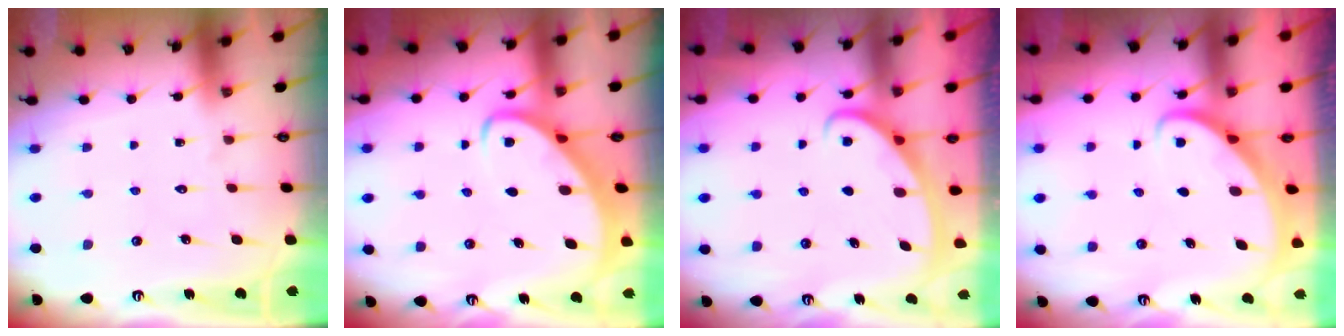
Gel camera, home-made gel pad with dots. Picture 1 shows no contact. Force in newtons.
{"total": 2.9, "press": 2.8, "slide": 0.4}
{"total": 2.8, "press": 2.7, "slide": 0.3}
{"total": 2.8, "press": 2.8, "slide": 0.2}